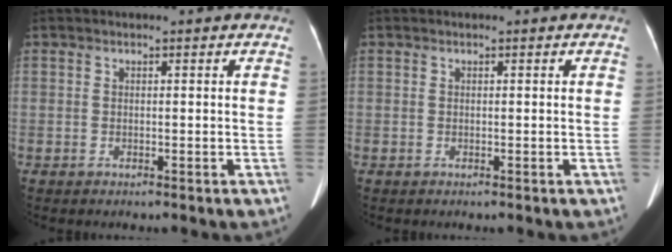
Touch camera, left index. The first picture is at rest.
{"total": 0.0}